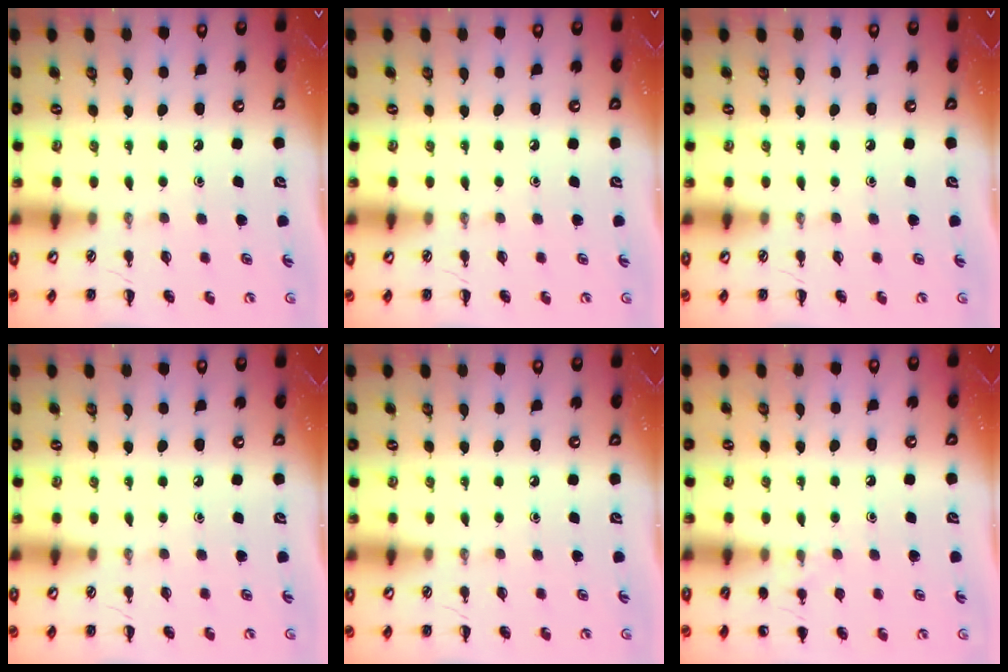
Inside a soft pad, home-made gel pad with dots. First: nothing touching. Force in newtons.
{"total": 0.0}
{"total": 0.0}
{"total": 0.0}
{"total": 0.0}
{"total": 6.5, "press": 6.4, "slide": 1.4}